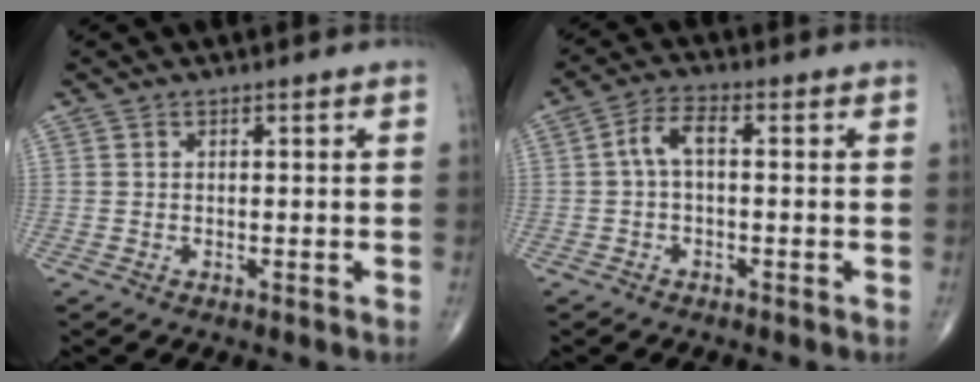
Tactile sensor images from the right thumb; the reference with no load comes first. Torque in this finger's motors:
{"motor_torque": [-0.36, 0.46, 0.22, -0.07, 0.03]}